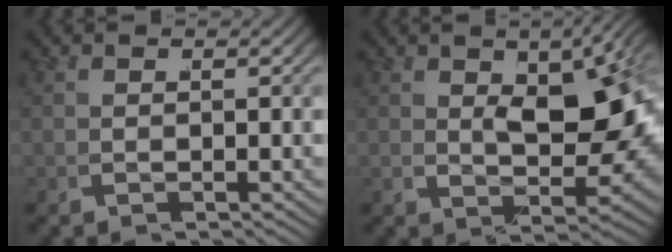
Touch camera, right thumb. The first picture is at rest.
{"total": 9.3, "force": [2.5, 4.6, 7.7], "torque": [-0.076, 0.009, 0.039]}